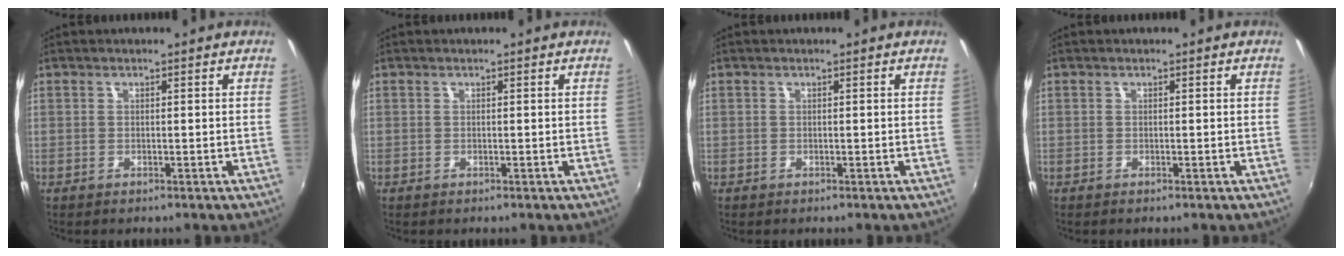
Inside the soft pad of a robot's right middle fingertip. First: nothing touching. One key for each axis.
{"total": 0.0}
{"total": 0.0}
{"total": 0.0}